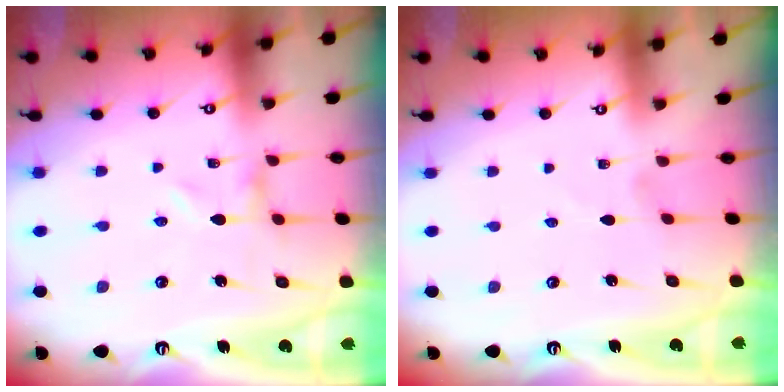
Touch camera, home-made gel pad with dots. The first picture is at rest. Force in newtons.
{"total": 1.2, "press": 1.2, "slide": 0.1}